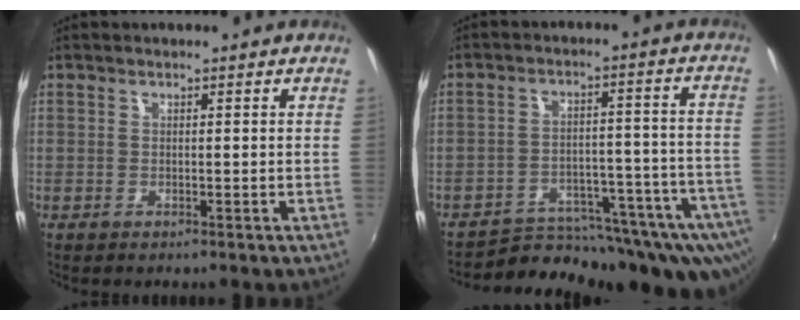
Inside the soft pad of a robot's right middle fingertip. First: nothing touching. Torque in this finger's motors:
{"motor_torque": [1.09, -1.05, 0.60, 0.09]}